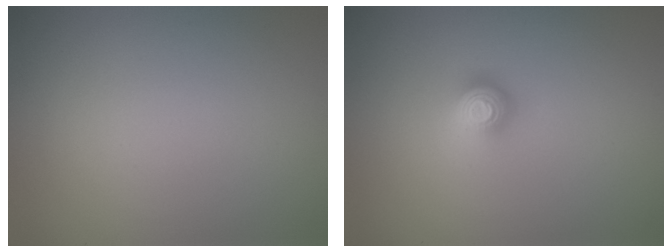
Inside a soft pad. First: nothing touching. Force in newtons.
{"total": 2.2, "press": 1.5, "slide": 1.6}